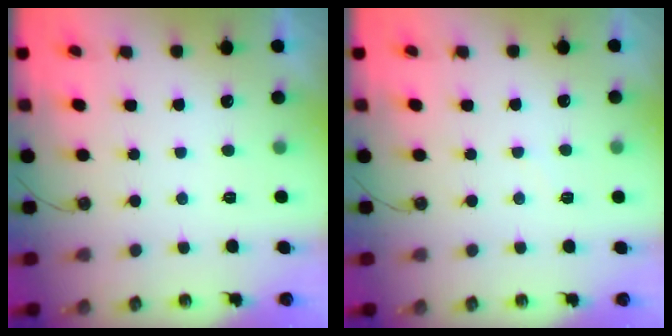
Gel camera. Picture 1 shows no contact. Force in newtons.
{"total": 2.7, "press": 2.6, "slide": 0.4}